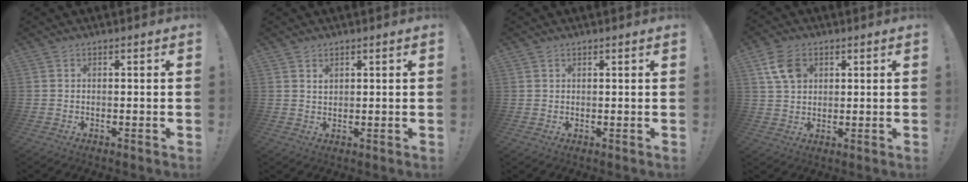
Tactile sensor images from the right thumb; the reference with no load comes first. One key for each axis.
{"total": 1.8, "fx": 1.2, "fy": 1.0, "fz": 0.7, "tx": -0.001, "ty": -0.007, "tz": 0.020}
{"total": 3.3, "fx": 1.7, "fy": 2.8, "fz": 0.3, "tx": 0.001, "ty": -0.008, "tz": 0.031}
{"total": 8.3, "fx": 3.3, "fy": 6.1, "fz": 4.6, "tx": -0.087, "ty": -0.003, "tz": 0.066}